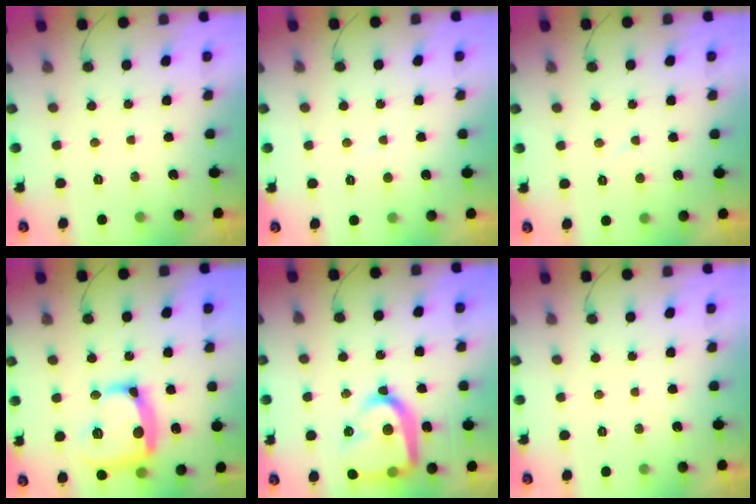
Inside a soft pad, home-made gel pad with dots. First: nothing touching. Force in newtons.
{"total": 3.2, "press": 3.1, "slide": 0.4}
{"total": 2.2, "press": 2.2, "slide": 0.2}
{"total": 19.9, "press": 19.8, "slide": 1.9}
{"total": 21.7, "press": 21.7, "slide": 1.8}
{"total": 0.0}